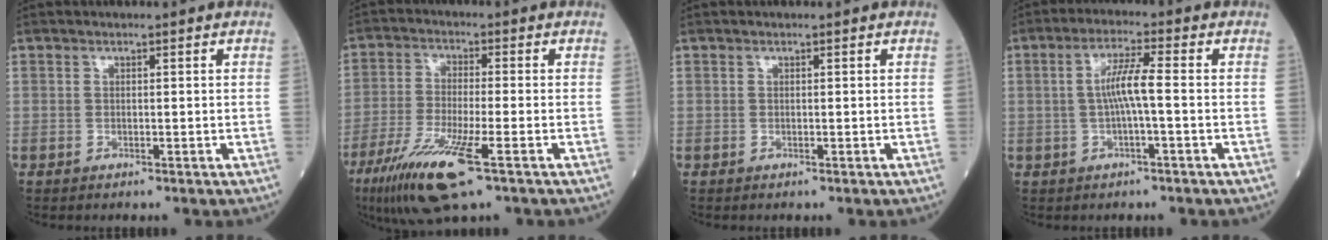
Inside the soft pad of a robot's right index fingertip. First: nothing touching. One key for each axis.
{"total": 11.5, "fx": -6.2, "fy": 1.1, "fz": 9.7, "tx": -0.198, "ty": -0.031, "tz": -0.107}
{"total": 0.0}
{"total": 5.2, "fx": -0.2, "fy": 0.0, "fz": 5.2, "tx": -0.102, "ty": 0.010, "tz": -0.002}